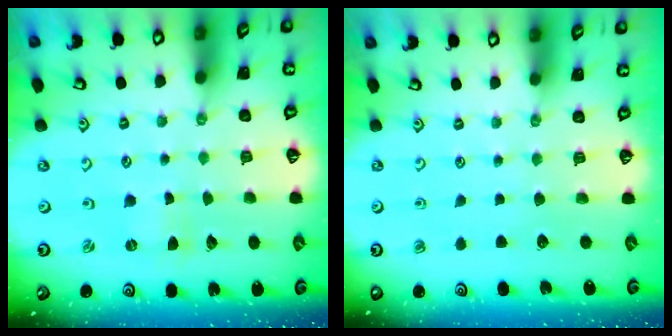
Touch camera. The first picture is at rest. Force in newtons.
{"total": 0.0}